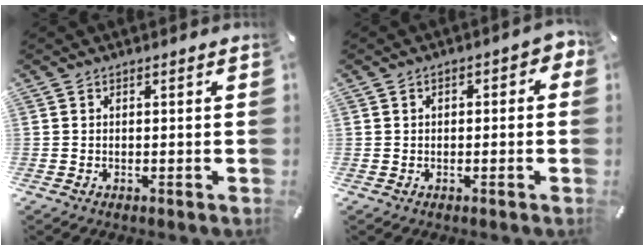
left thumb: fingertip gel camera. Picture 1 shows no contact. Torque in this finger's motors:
{"motor_torque": [0.55, 0.01, 0.17, 0.27, -0.01]}